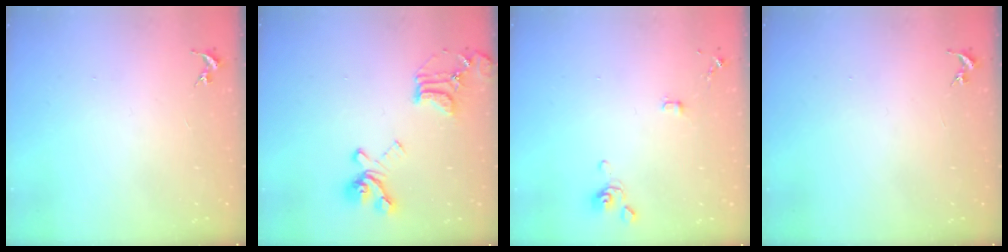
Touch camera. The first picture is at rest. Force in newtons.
{"total": 18.0, "press": 17.9, "slide": 1.9}
{"total": 4.6, "press": 4.6, "slide": 0.7}
{"total": 0.0}